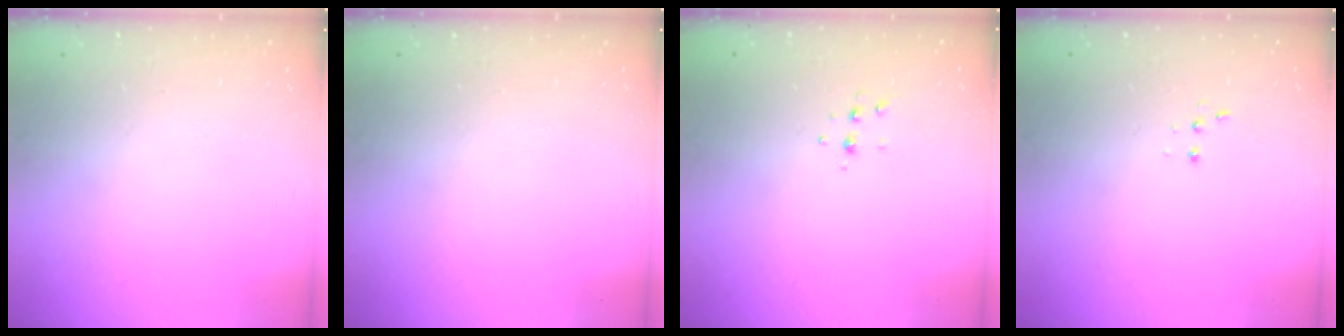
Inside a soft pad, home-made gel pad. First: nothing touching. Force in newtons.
{"total": 0.0}
{"total": 3.9, "press": 3.8, "slide": 1.2}
{"total": 2.7, "press": 2.7, "slide": 0.5}